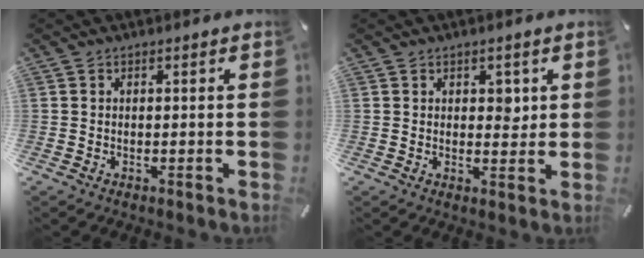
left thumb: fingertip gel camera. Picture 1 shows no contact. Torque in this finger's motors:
{"motor_torque": [0.38, 0.39, 0.11, -0.50, 0.00]}